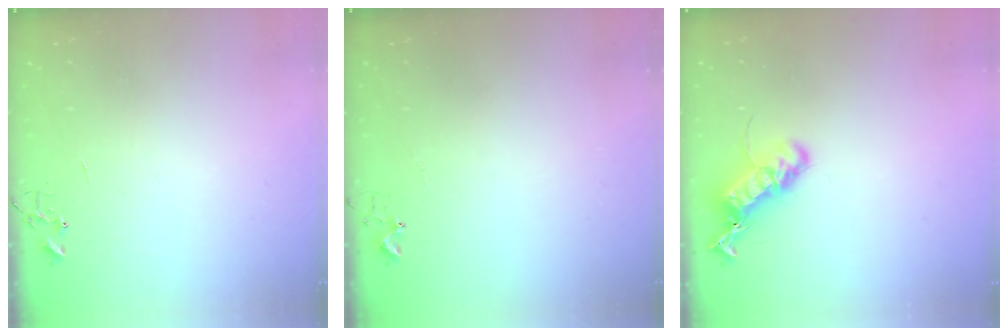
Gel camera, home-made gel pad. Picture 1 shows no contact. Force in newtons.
{"total": 3.7, "press": 3.6, "slide": 0.5}
{"total": 16.8, "press": 16.7, "slide": 0.8}